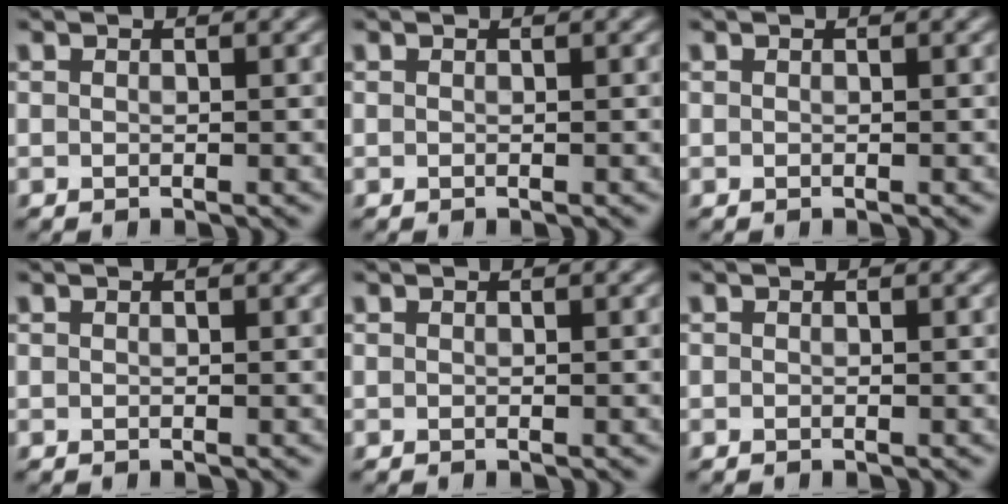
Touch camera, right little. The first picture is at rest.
{"total": 0.0}
{"total": 0.0}
{"total": 0.0}
{"total": 0.0}
{"total": 0.0}